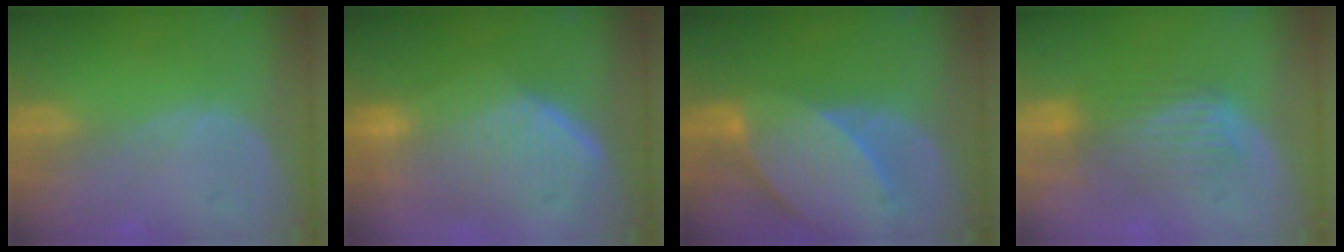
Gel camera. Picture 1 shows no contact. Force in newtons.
{"total": 10.2, "press": 9.0, "slide": 4.9}
{"total": 10.1, "press": 8.9, "slide": 4.7}
{"total": 6.4, "press": 6.3, "slide": 0.6}